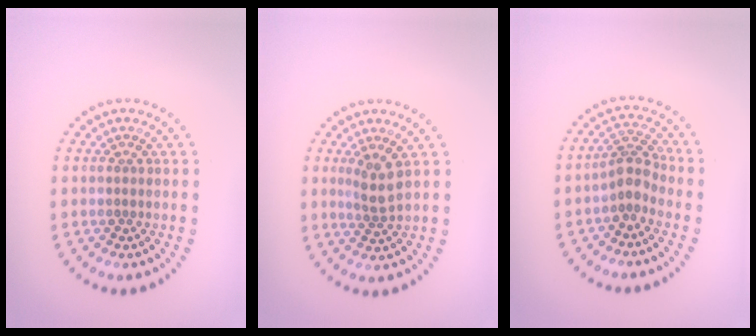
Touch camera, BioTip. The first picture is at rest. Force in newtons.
{"total": 2.3, "press": 1.7, "slide": 1.4}
{"total": 2.5, "press": 2.0, "slide": 1.6}